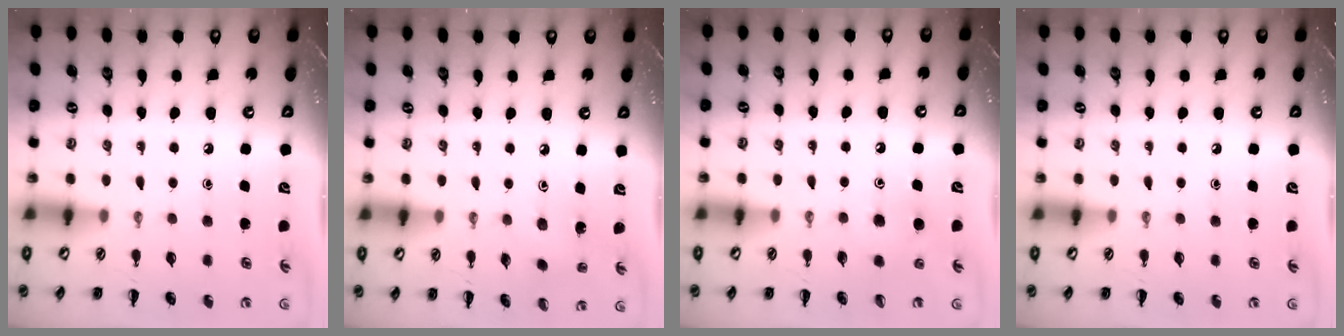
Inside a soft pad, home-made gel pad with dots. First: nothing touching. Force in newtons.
{"total": 1.4, "press": 1.2, "slide": 0.6}
{"total": 5.5, "press": 5.2, "slide": 1.7}
{"total": 0.0}